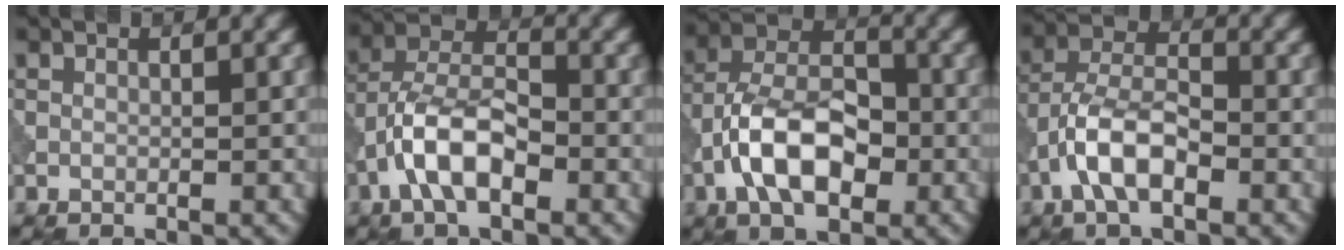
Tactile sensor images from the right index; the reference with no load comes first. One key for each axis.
{"total": 6.2, "fx": -2.7, "fy": 2.8, "fz": 4.8, "tx": -0.090, "ty": 0.012, "tz": -0.055}
{"total": 8.1, "fx": -2.8, "fy": 4.4, "fz": 6.2, "tx": -0.112, "ty": 0.013, "tz": -0.059}
{"total": 5.5, "fx": -2.4, "fy": 2.5, "fz": 4.3, "tx": -0.082, "ty": 0.012, "tz": -0.053}